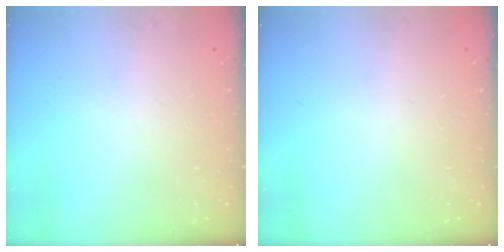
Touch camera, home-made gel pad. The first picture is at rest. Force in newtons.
{"total": 0.0}